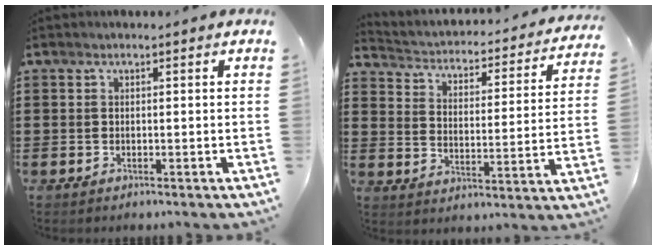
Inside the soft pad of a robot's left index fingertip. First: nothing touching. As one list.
[{"total": 1.7, "force": [1.5, 0.4, 0.5], "torque": [-0.027, -0.029, 0.014]}]